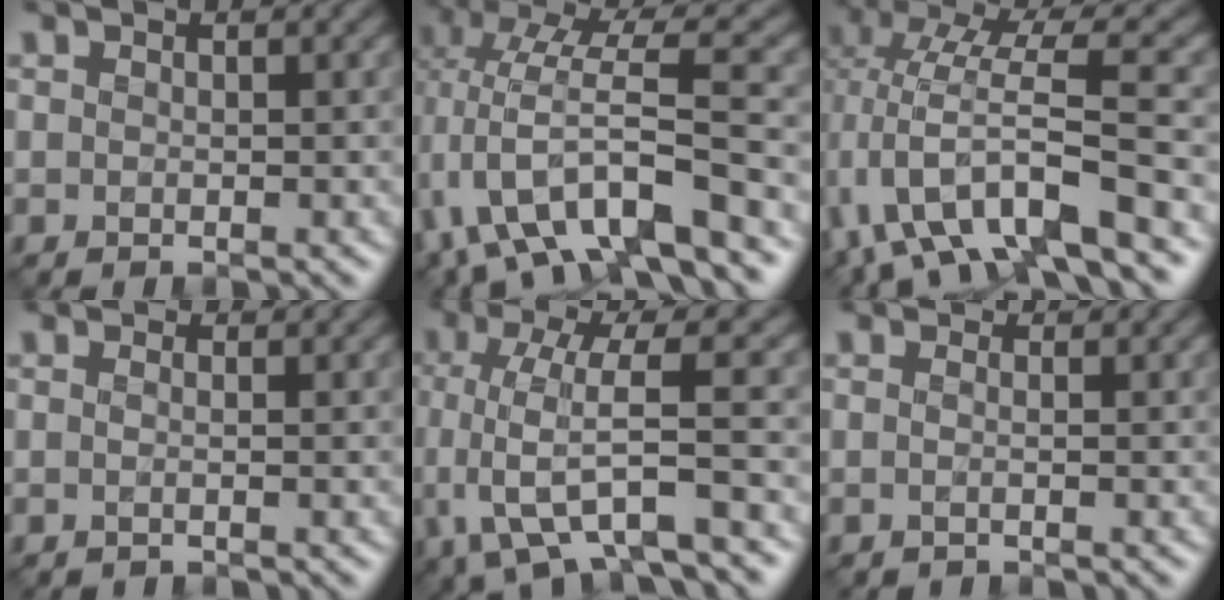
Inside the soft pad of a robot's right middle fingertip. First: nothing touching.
{"total": 9.4, "force": [-2.7, 2.8, 8.6], "torque": [-0.156, 0.010, -0.055]}
{"total": 9.2, "force": [-3.4, 2.4, 8.2], "torque": [-0.150, 0.015, -0.069]}
{"total": 0.8, "force": [0.5, 0.3, 0.6], "torque": [-0.017, -0.003, -0.005]}
{"total": 7.3, "force": [-1.4, 2.0, 6.9], "torque": [-0.137, -0.009, -0.029]}
{"total": 0.8, "force": [0.2, 0.5, 0.5], "torque": [-0.014, -0.002, -0.008]}